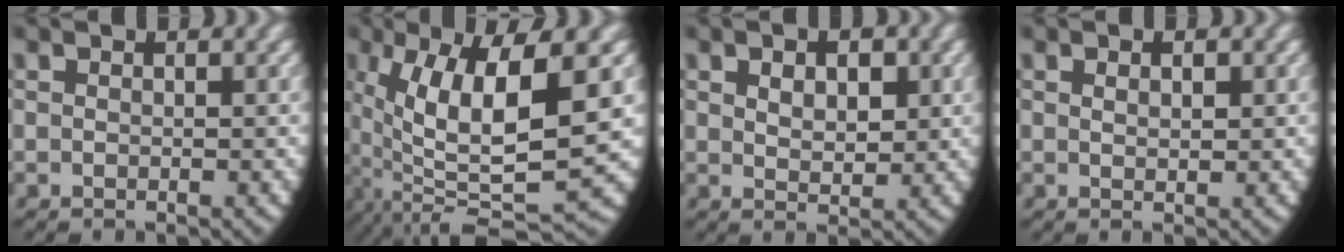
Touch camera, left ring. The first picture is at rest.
{"total": 11.9, "force": [-1.1, 5.4, 10.5], "torque": [-0.190, -0.031, 0.010]}
{"total": 2.5, "force": [0.8, 1.3, 2.0], "torque": [-0.033, -0.020, 0.027]}
{"total": 1.0, "force": [0.3, 0.1, 1.0], "torque": [-0.018, -0.011, 0.013]}